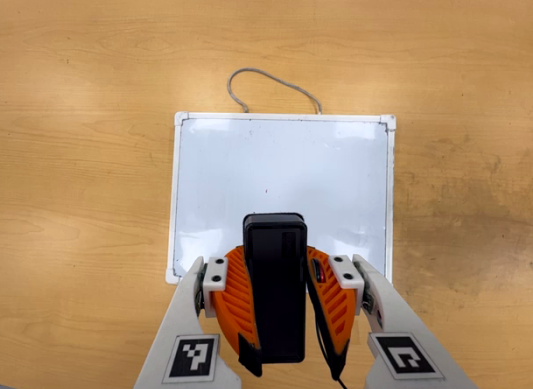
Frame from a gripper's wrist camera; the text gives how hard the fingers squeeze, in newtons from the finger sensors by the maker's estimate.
{"total": 7.9, "left": 6.3, "right": 9.5}